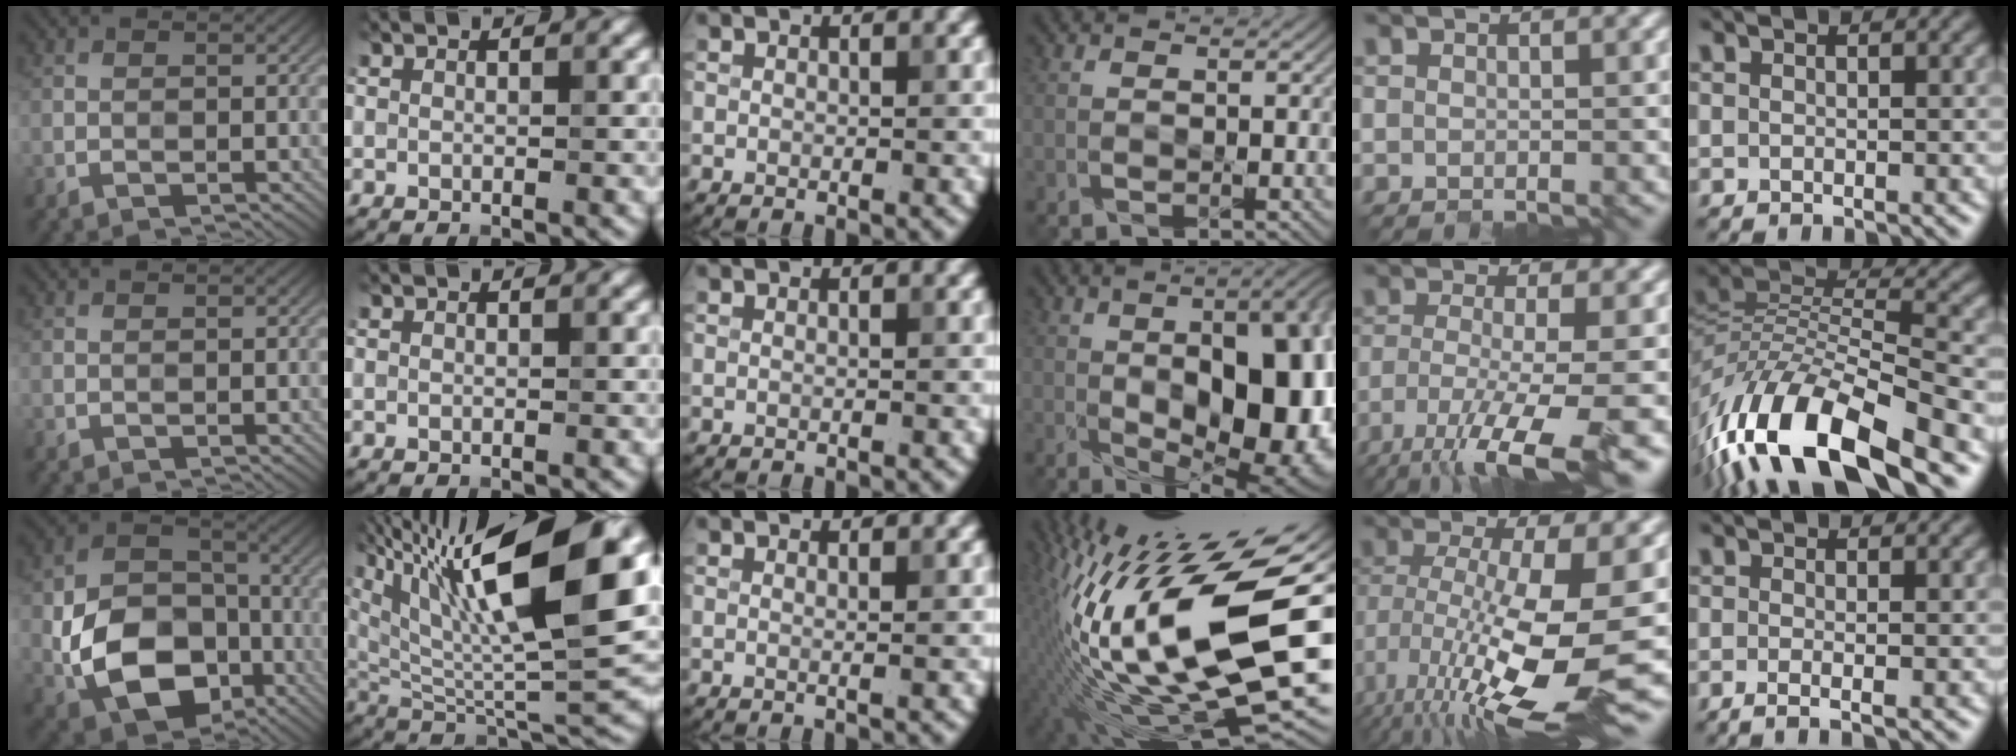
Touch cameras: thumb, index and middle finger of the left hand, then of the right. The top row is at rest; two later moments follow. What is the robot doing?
{"motion": "open", "object": "stapler"}